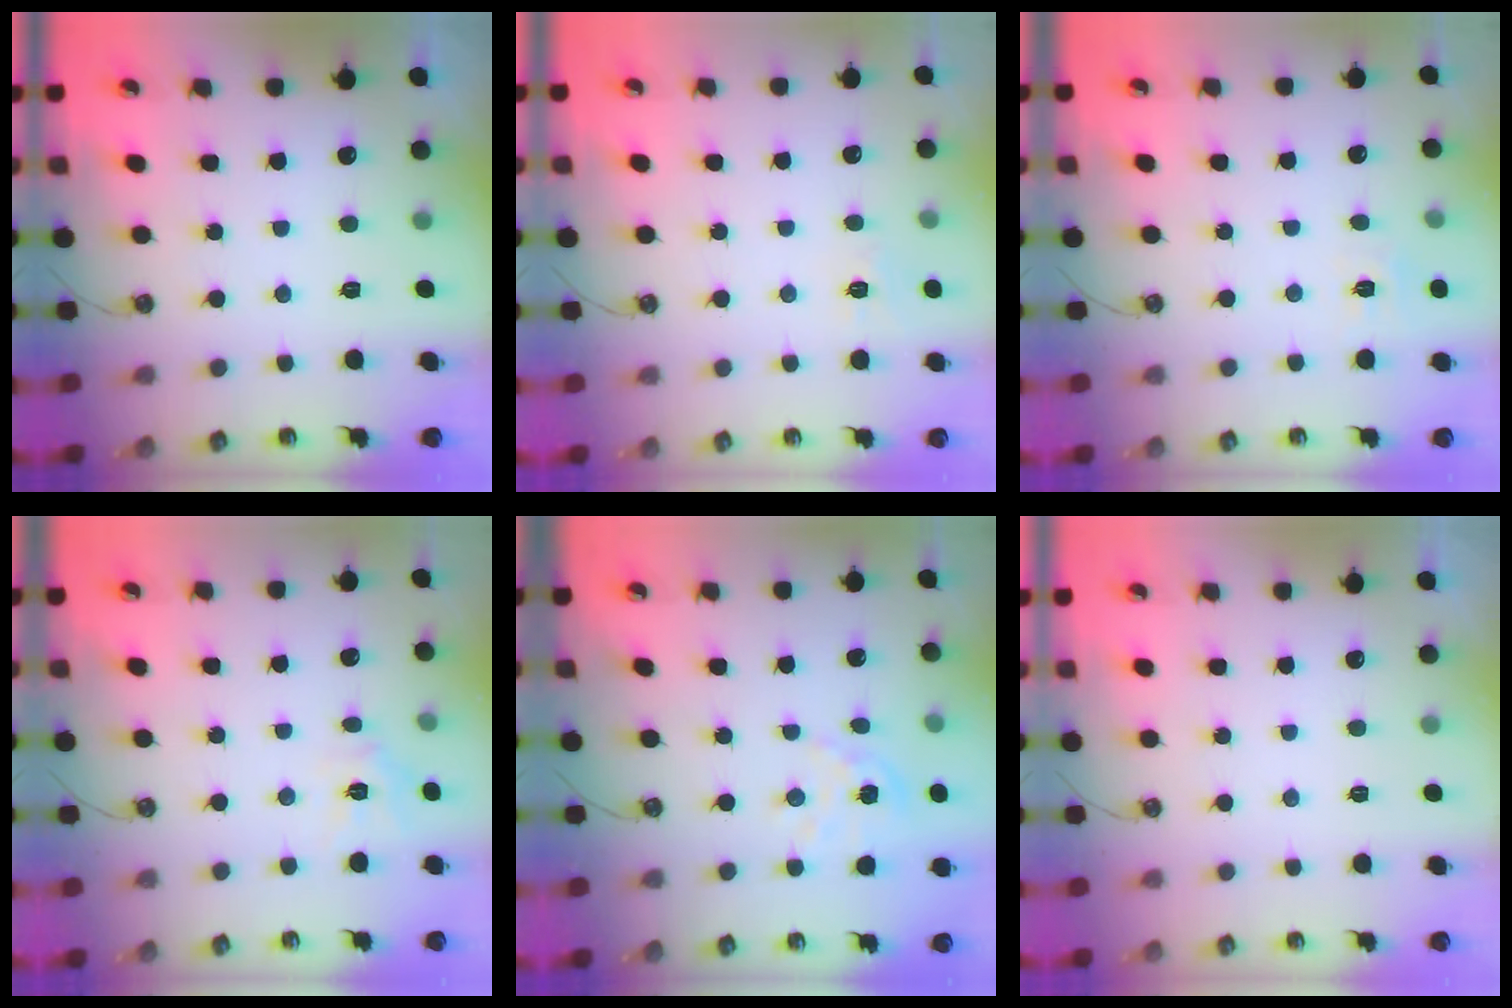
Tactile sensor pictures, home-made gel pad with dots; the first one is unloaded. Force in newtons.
{"total": 6.5, "press": 6.4, "slide": 0.7}
{"total": 6.0, "press": 5.9, "slide": 0.6}
{"total": 6.8, "press": 6.7, "slide": 0.4}
{"total": 3.5, "press": 3.5, "slide": 0.2}
{"total": 0.0}